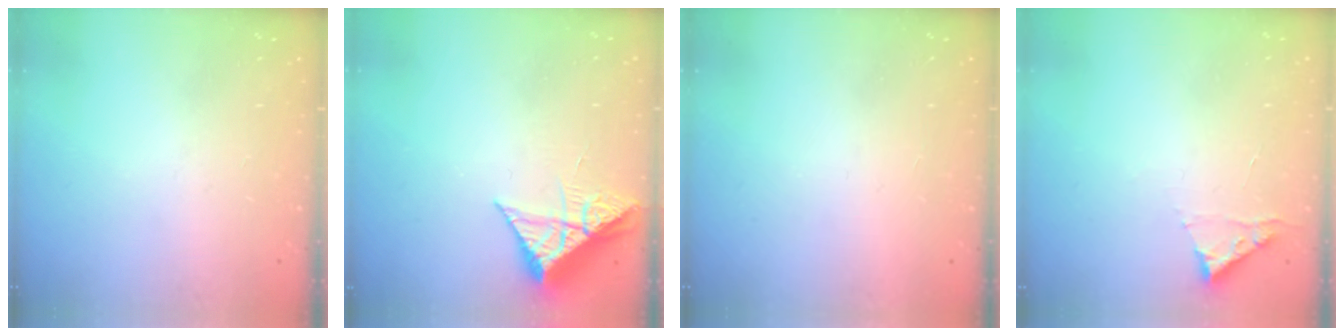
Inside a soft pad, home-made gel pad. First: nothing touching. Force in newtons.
{"total": 7.6, "press": 7.6, "slide": 0.4}
{"total": 1.5, "press": 1.5, "slide": 0.1}
{"total": 2.8, "press": 2.8, "slide": 0.3}